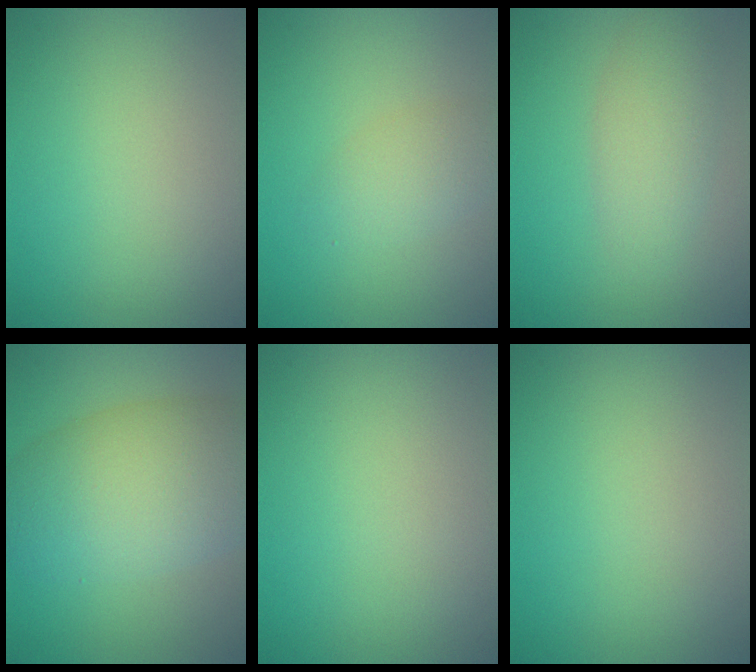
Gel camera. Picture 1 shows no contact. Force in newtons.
{"total": 2.3, "press": 2.3, "slide": 0.1}
{"total": 3.0, "press": 3.0, "slide": 0.1}
{"total": 8.7, "press": 8.7, "slide": 0.4}
{"total": 0.0}
{"total": 0.0}